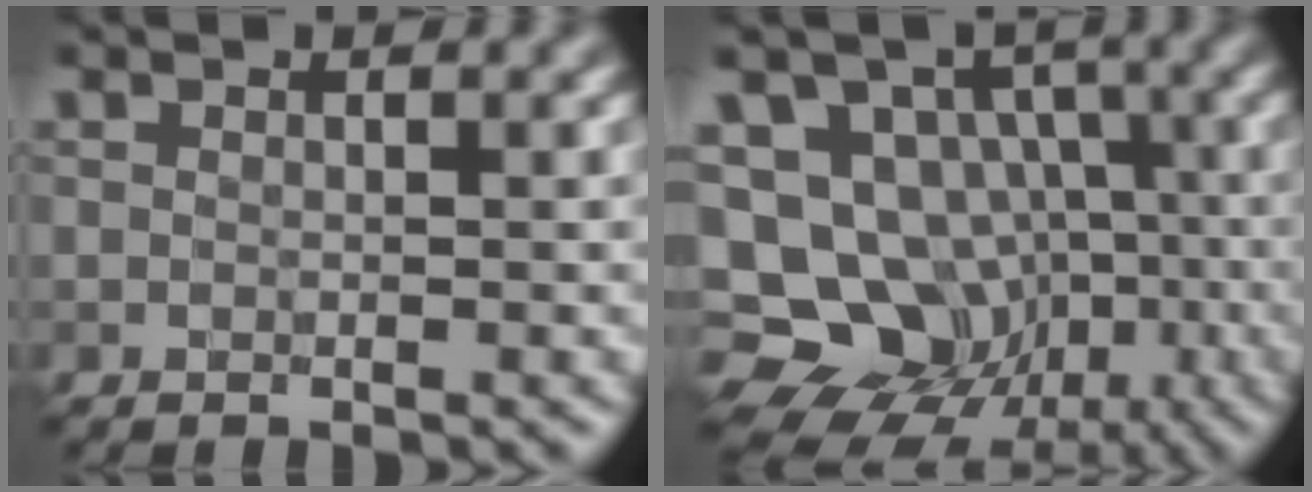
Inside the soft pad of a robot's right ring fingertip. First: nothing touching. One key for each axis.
{"total": 15.8, "fx": -5.8, "fy": 13.2, "fz": 6.6, "tx": -0.123, "ty": 0.004, "tz": -0.106}